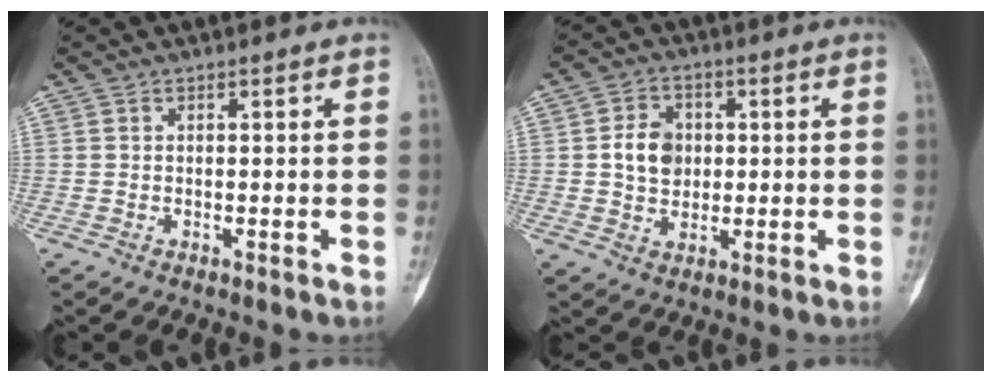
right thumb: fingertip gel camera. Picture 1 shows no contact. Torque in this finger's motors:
{"motor_torque": [0.05, 0.13, 0.03, -0.02, 0.05]}